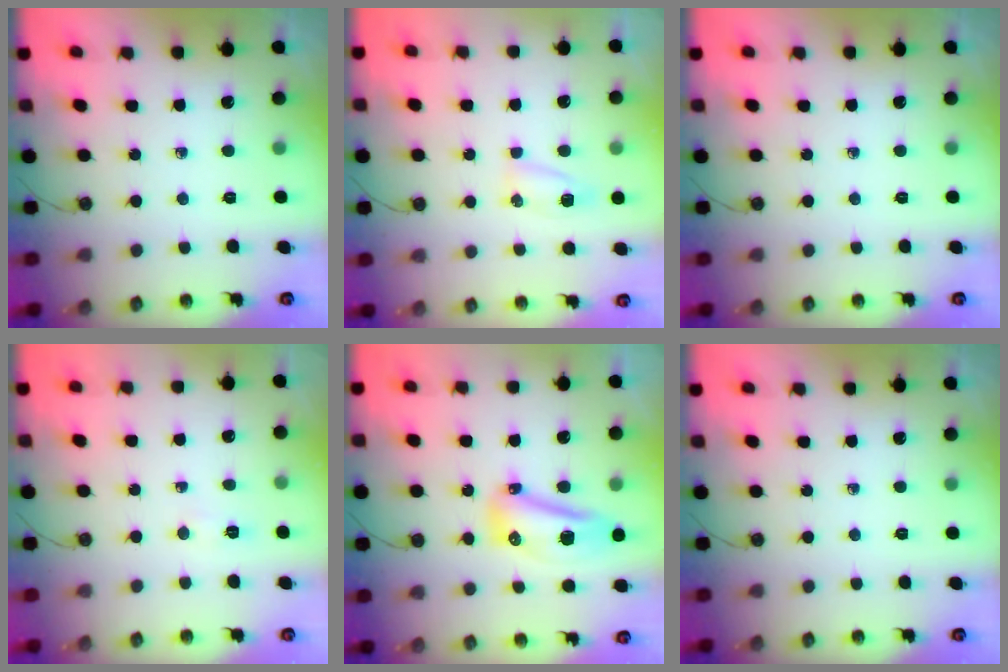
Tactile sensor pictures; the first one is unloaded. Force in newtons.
{"total": 5.2, "press": 5.2, "slide": 0.5}
{"total": 0.0}
{"total": 2.9, "press": 2.9, "slide": 0.5}
{"total": 21.3, "press": 16.2, "slide": 13.9}
{"total": 0.0}